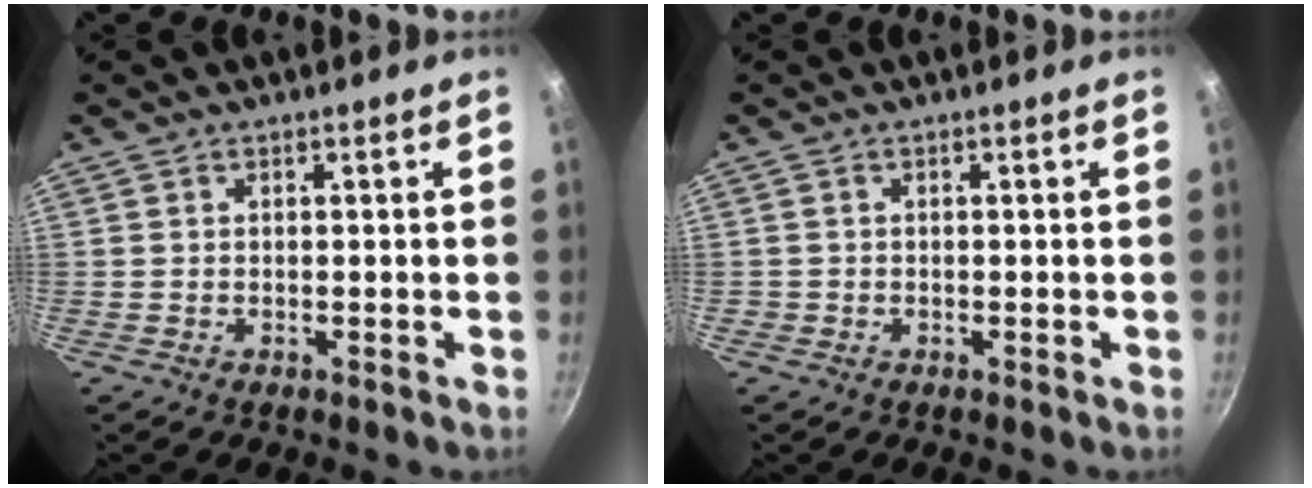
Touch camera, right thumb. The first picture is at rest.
{"total": 0.5, "force": [-0.2, 0.5, 0.0], "torque": [0.002, 0.001, -0.004]}